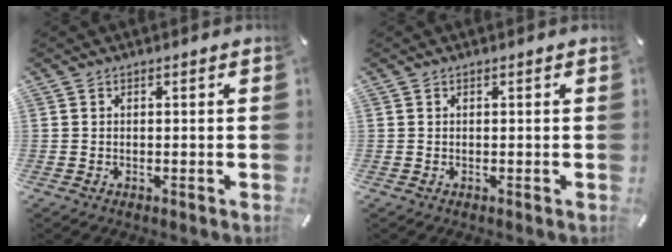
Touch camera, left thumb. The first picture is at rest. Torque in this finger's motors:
{"motor_torque": [0.00, 0.00, 0.00, 0.00, 0.00]}